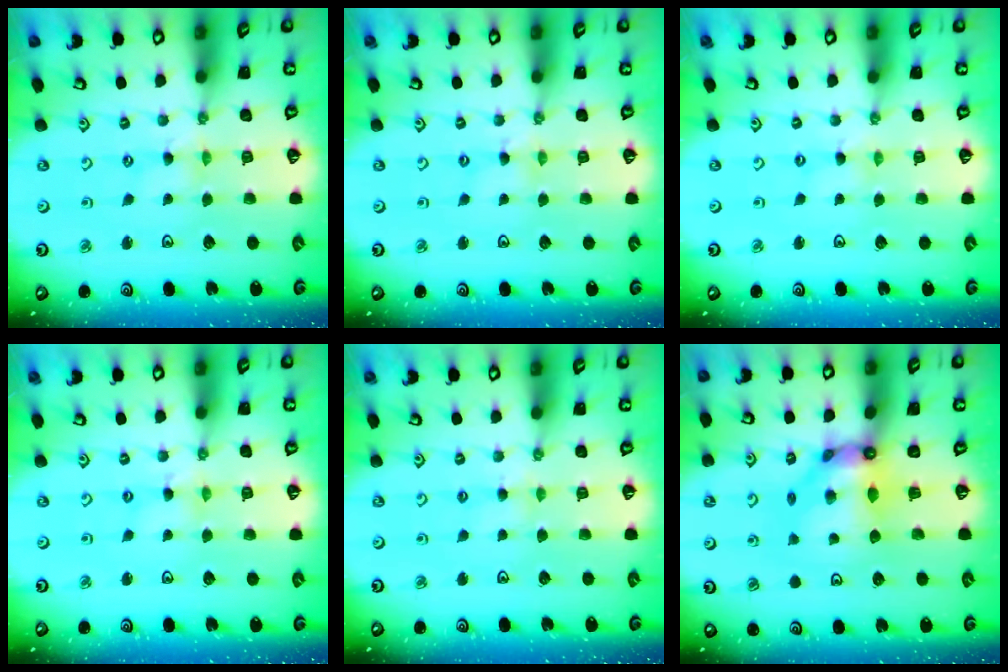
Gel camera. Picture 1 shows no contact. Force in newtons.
{"total": 1.2, "press": 1.2, "slide": 0.2}
{"total": 0.5, "press": 0.5, "slide": 0.1}
{"total": 1.8, "press": 1.8, "slide": 0.2}
{"total": 2.8, "press": 2.8, "slide": 0.4}
{"total": 9.2, "press": 9.2, "slide": 1.0}